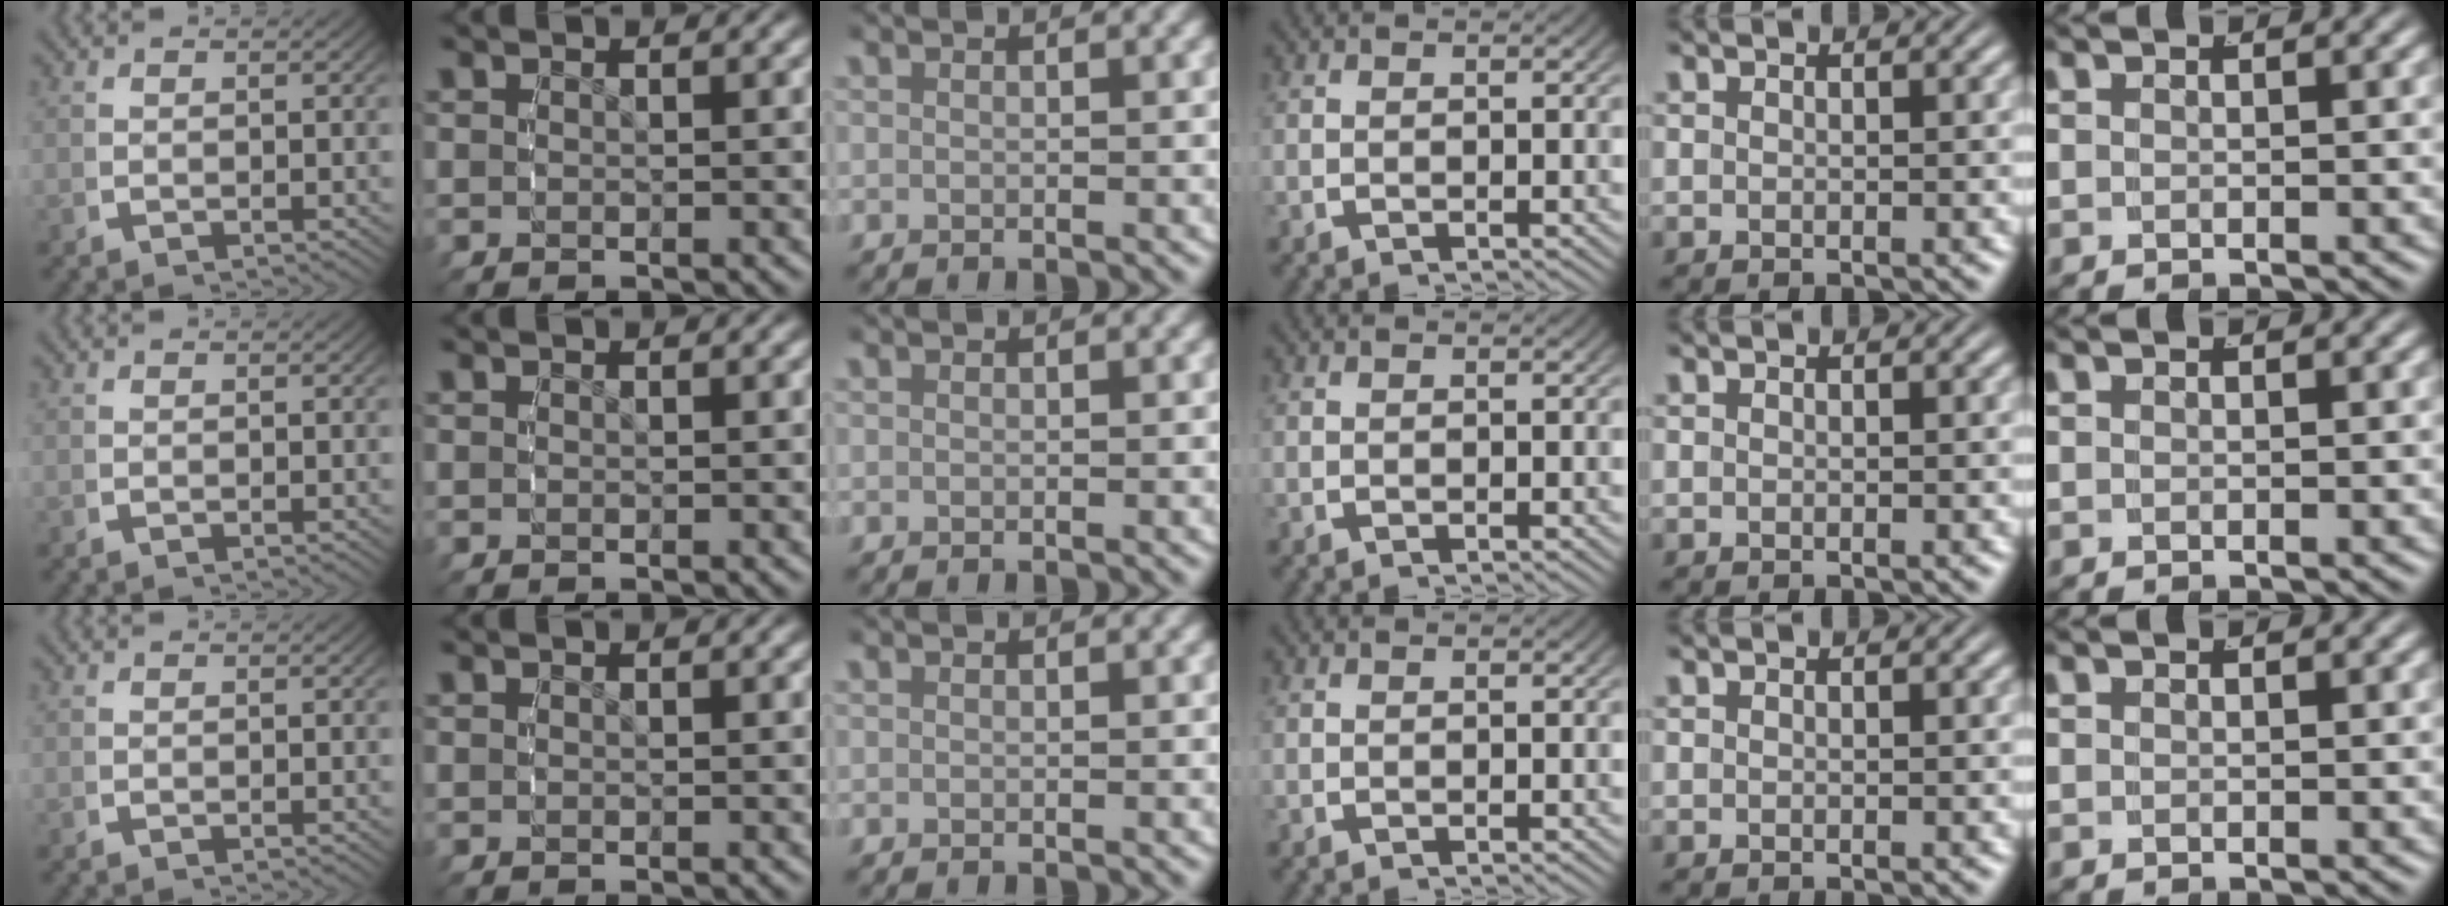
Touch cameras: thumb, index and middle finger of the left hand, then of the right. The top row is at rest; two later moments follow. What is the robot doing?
{"motion": "reach", "object": "stress ball aka squeeze ball"}